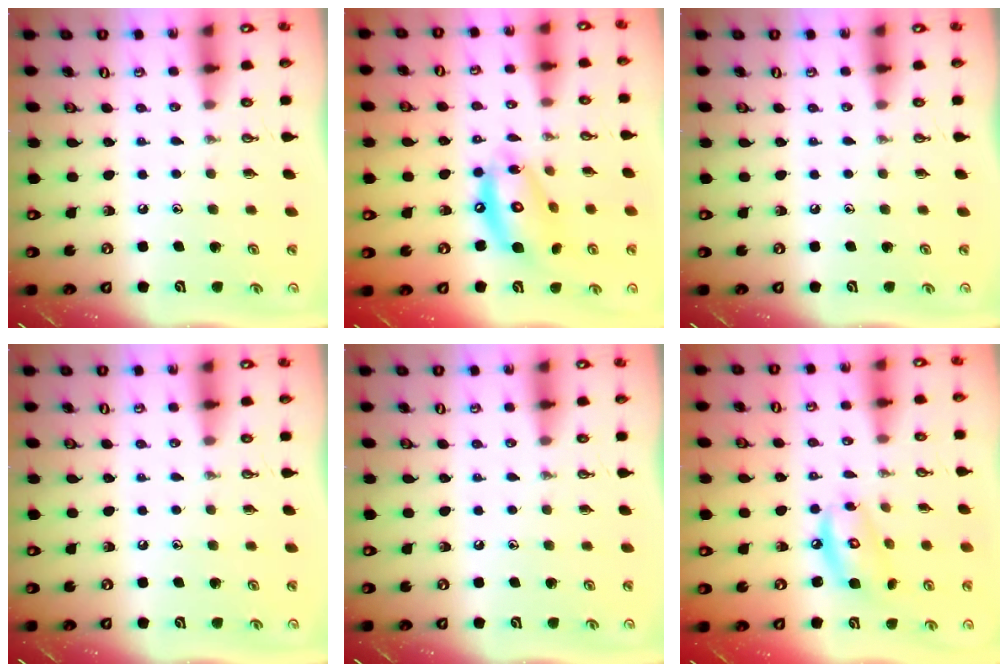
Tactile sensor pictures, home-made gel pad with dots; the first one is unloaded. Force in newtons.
{"total": 14.3, "press": 14.2, "slide": 1.2}
{"total": 0.0}
{"total": 0.0}
{"total": 0.0}
{"total": 9.4, "press": 9.4, "slide": 0.8}